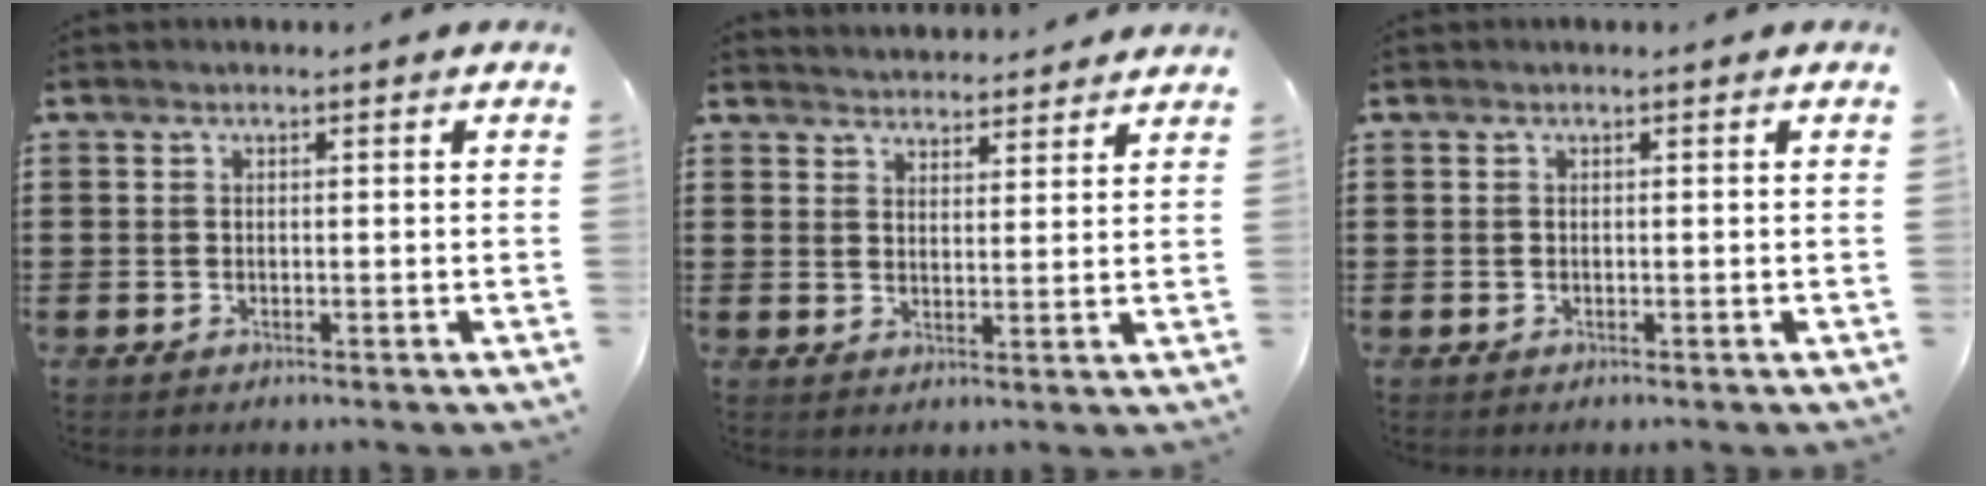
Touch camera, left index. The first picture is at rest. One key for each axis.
{"total": 3.2, "fx": 3.2, "fy": 0.2, "fz": -0.3, "tx": -0.004, "ty": -0.014, "tz": 0.059}
{"total": 0.0}